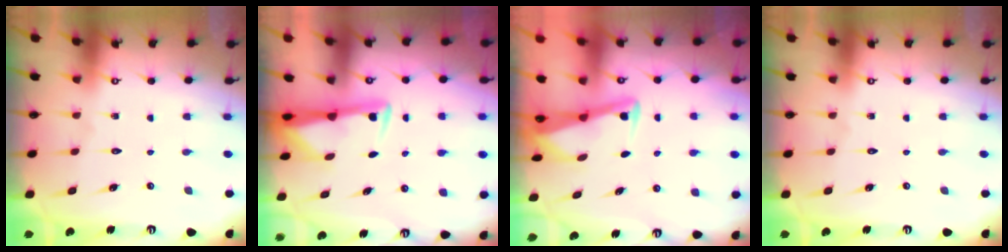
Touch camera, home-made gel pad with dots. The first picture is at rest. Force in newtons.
{"total": 2.9, "press": 2.9, "slide": 0.6}
{"total": 3.0, "press": 3.0, "slide": 0.4}
{"total": 0.0}